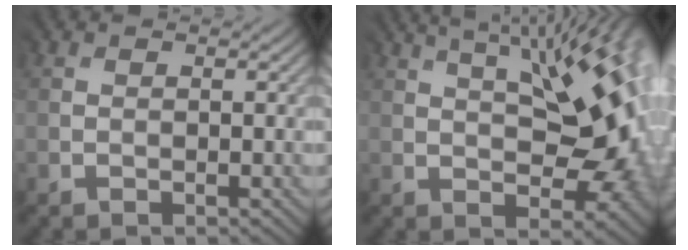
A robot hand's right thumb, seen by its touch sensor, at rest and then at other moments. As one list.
[{"total": 14.9, "force": [4.0, 6.2, 12.9], "torque": [-0.165, 0.048, 0.065]}]